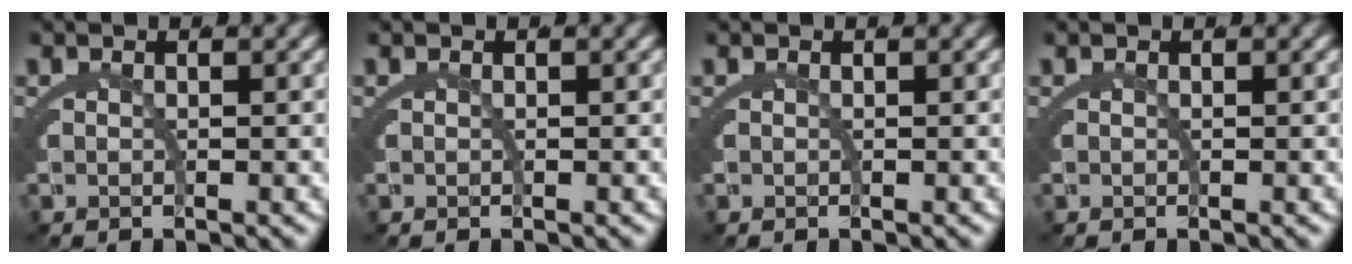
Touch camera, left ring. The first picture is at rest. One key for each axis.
{"total": 0.0}
{"total": 0.0}
{"total": 0.0}